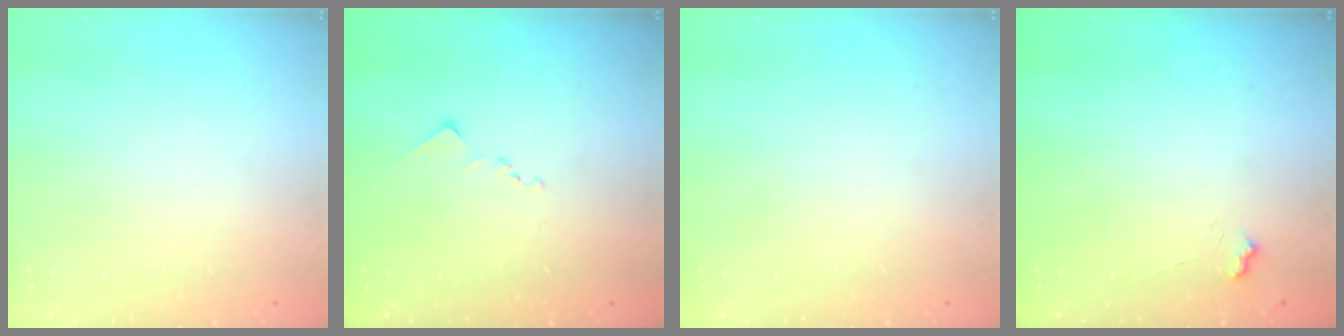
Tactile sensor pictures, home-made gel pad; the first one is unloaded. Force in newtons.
{"total": 7.2, "press": 7.2, "slide": 0.7}
{"total": 0.0}
{"total": 3.2, "press": 3.2, "slide": 0.5}